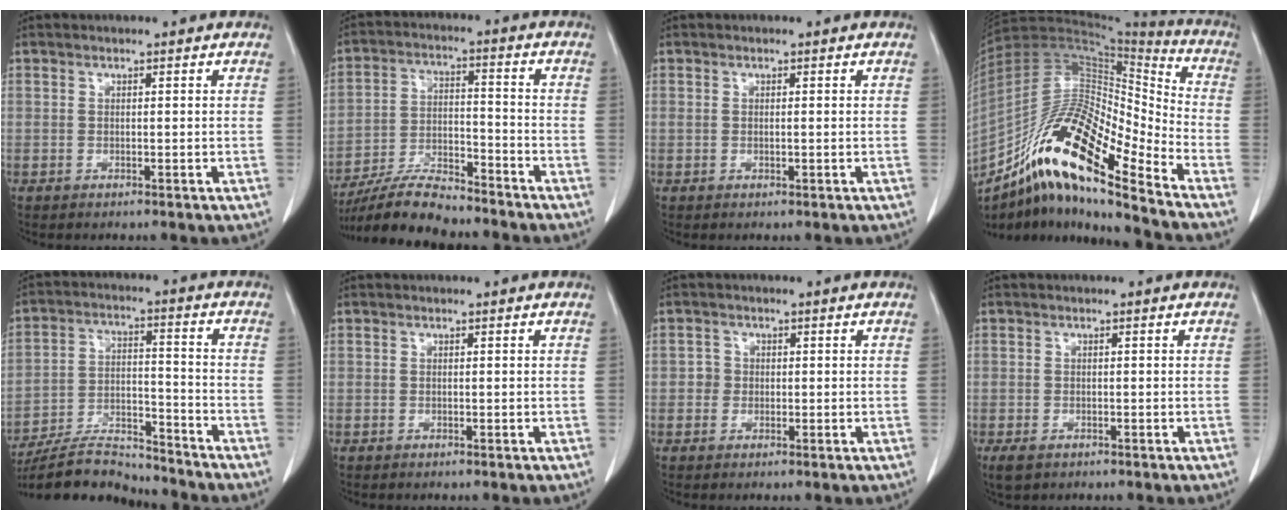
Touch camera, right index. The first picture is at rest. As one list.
[{"total": 10.7, "force": [-9.8, 1.8, 3.9], "torque": [-0.067, -0.005, -0.181]}, {"total": 0.6, "force": [0.0, 0.2, 0.6], "torque": [-0.014, -0.001, 0.002]}, {"total": 19.7, "force": [-13.0, 3.4, 14.4], "torque": [-0.281, 0.007, -0.235]}, {"total": 12.1, "force": [-11.6, 2.3, 2.6], "torque": [-0.038, 0.017, -0.206]}, {"total": 0.0}, {"total": 1.9, "force": [0.0, 1.9, 0.1], "torque": [0.007, 0.006, -0.003]}, {"total": 2.1, "force": [-1.0, 1.6, 0.9], "torque": [-0.018, -0.003, -0.010]}]